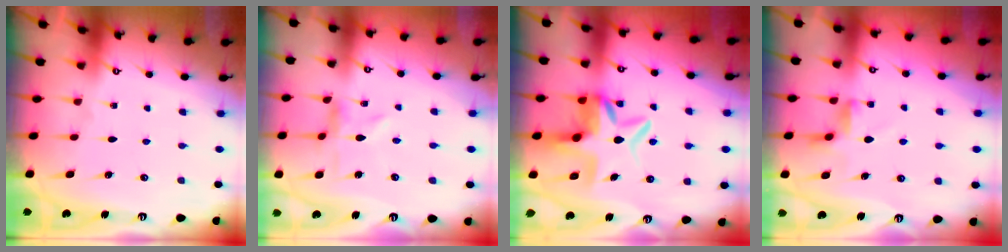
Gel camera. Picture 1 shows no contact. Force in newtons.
{"total": 1.2, "press": 1.1, "slide": 0.3}
{"total": 7.5, "press": 7.0, "slide": 2.7}
{"total": 2.9, "press": 2.8, "slide": 0.5}